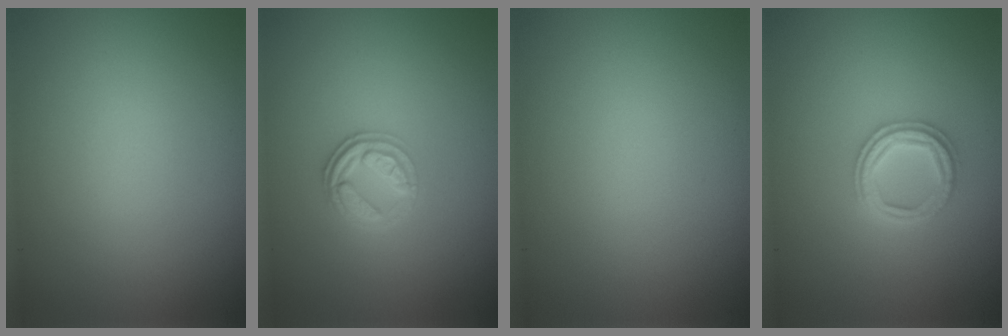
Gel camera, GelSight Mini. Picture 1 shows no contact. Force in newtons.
{"total": 2.7, "press": 2.6, "slide": 0.8}
{"total": 0.0}
{"total": 3.3, "press": 3.2, "slide": 0.6}